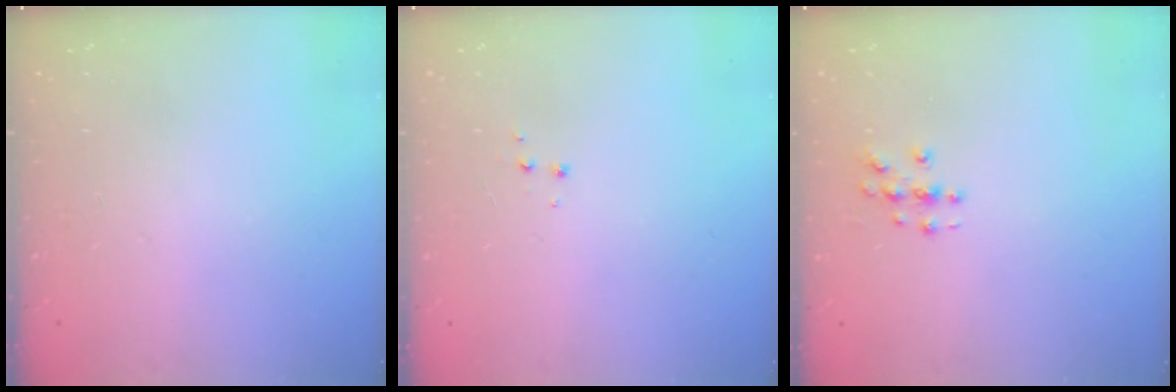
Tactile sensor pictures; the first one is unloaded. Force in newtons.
{"total": 3.9, "press": 3.9, "slide": 0.5}
{"total": 3.0, "press": 3.0, "slide": 0.1}